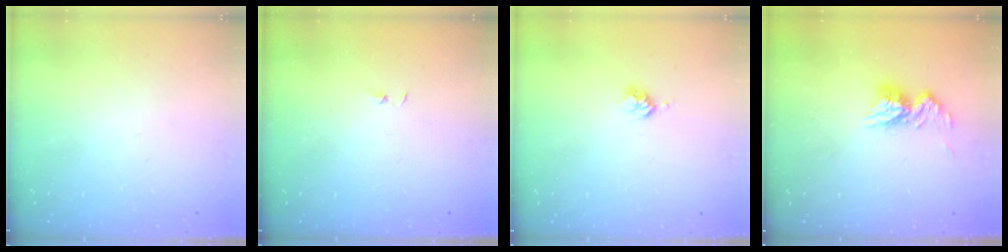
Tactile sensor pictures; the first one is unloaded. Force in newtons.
{"total": 0.7, "press": 0.7, "slide": 0.1}
{"total": 2.5, "press": 2.5, "slide": 0.3}
{"total": 10.7, "press": 10.7, "slide": 1.0}